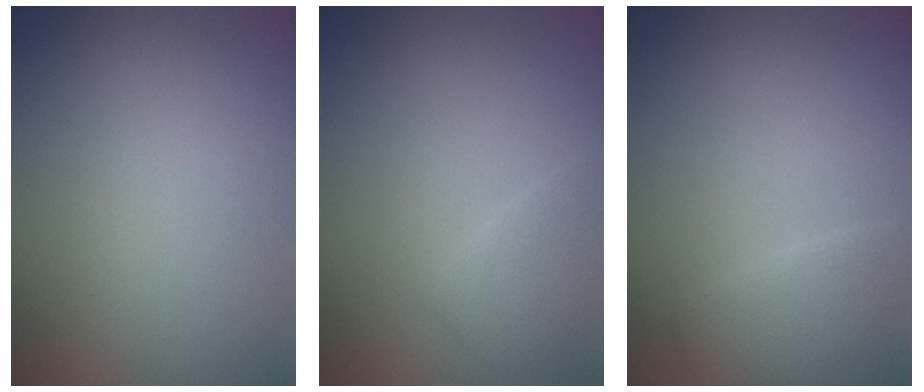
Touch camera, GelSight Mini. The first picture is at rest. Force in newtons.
{"total": 1.9, "press": 1.9, "slide": 0.0}
{"total": 2.8, "press": 2.8, "slide": 0.2}